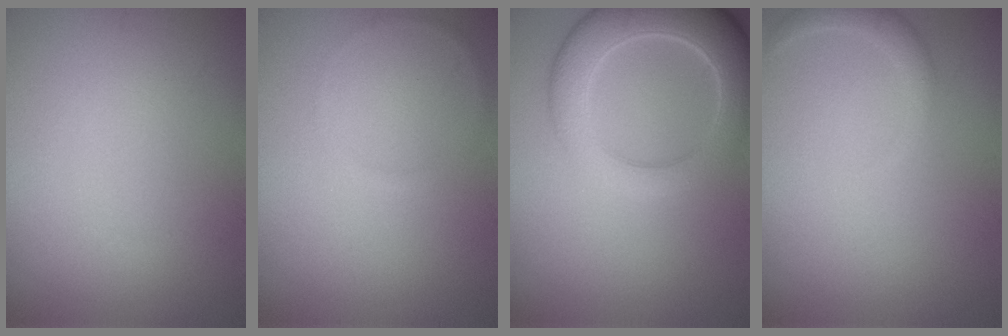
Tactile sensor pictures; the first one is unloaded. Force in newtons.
{"total": 0.6, "press": 0.6, "slide": 0.1}
{"total": 6.3, "press": 6.3, "slide": 0.3}
{"total": 1.5, "press": 1.5, "slide": 0.2}